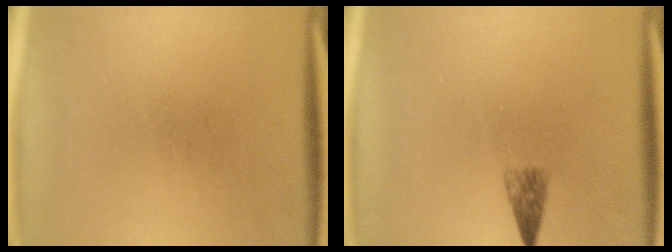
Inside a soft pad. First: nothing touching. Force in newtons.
{"total": 2.0}